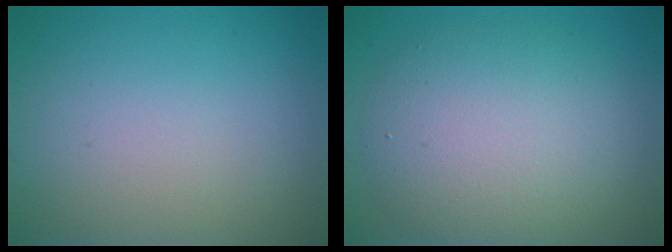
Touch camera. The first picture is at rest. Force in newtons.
{"total": 6.5, "press": 6.5, "slide": 0.6}